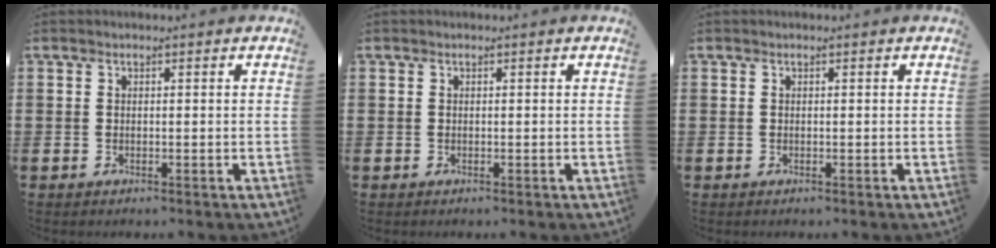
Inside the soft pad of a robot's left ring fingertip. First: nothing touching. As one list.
[{"total": 0.0}, {"total": 0.0}]